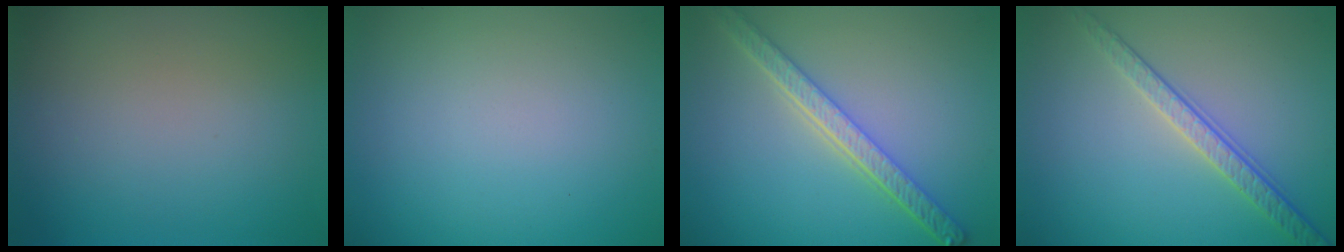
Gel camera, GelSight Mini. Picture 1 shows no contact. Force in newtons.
{"total": 0.0}
{"total": 4.8, "press": 3.8, "slide": 3.0}
{"total": 2.8, "press": 2.4, "slide": 1.5}